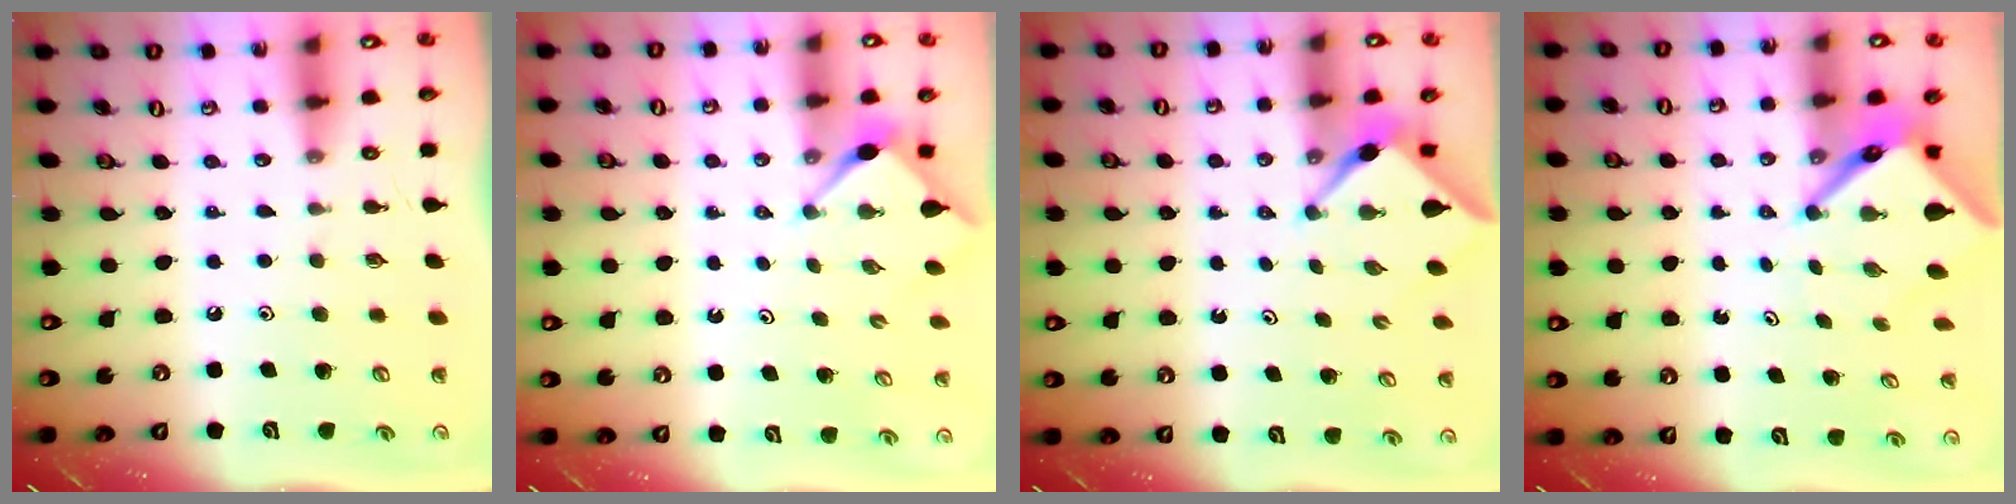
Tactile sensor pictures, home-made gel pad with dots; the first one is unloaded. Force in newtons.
{"total": 2.8, "press": 2.8, "slide": 0.3}
{"total": 3.1, "press": 3.0, "slide": 0.4}
{"total": 6.7, "press": 6.7, "slide": 0.6}